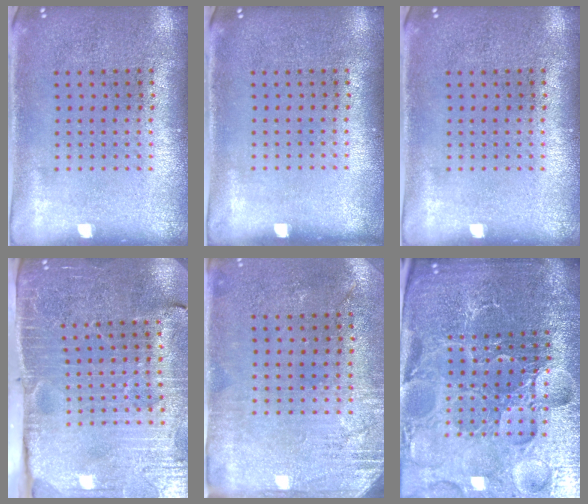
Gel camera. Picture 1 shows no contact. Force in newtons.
{"total": 0.0}
{"total": 0.0}
{"total": 3.8, "press": 3.7, "slide": 0.9}
{"total": 2.8, "press": 2.4, "slide": 1.5}
{"total": 5.7, "press": 5.3, "slide": 2.2}